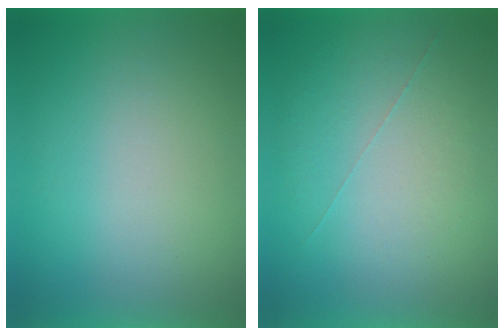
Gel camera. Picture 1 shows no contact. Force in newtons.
{"total": 1.0}